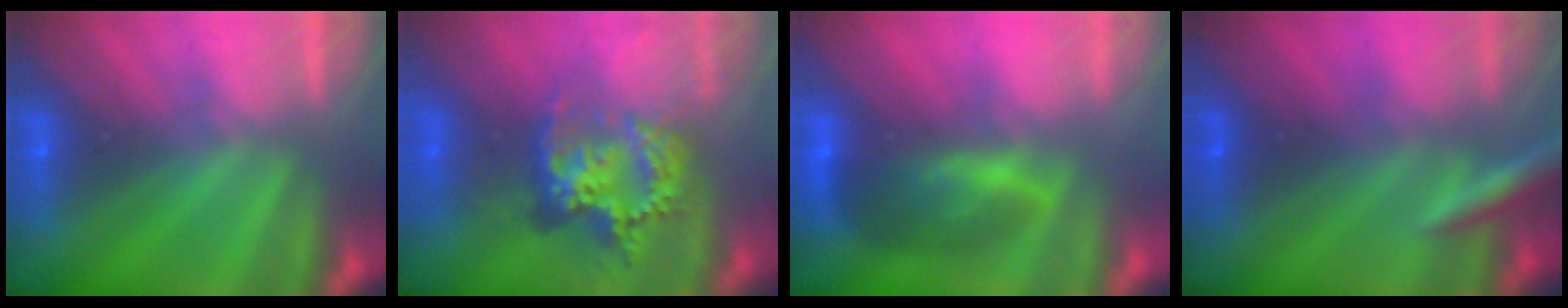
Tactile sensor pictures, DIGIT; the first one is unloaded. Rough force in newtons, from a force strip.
{"total": 6.8}
{"total": 9.0}
{"total": 2.9}